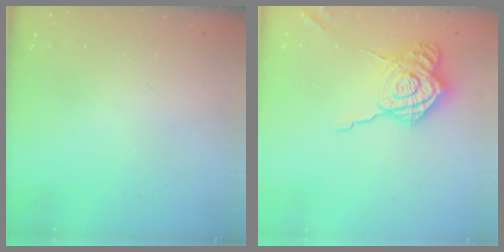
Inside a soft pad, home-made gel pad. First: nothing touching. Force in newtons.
{"total": 16.6, "press": 16.5, "slide": 1.4}